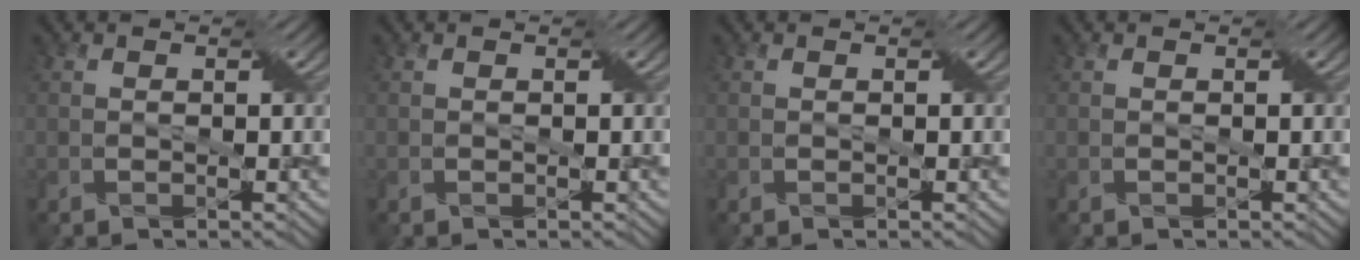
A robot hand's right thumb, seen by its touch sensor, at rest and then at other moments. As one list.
[{"total": 0.0}, {"total": 0.0}, {"total": 0.0}]